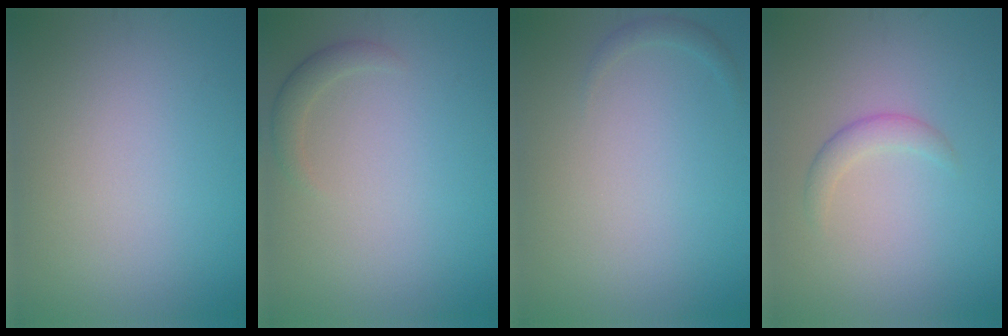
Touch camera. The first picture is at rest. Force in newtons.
{"total": 1.6, "press": 1.6, "slide": 0.1}
{"total": 0.8, "press": 0.8, "slide": 0.1}
{"total": 1.6, "press": 1.6, "slide": 0.1}